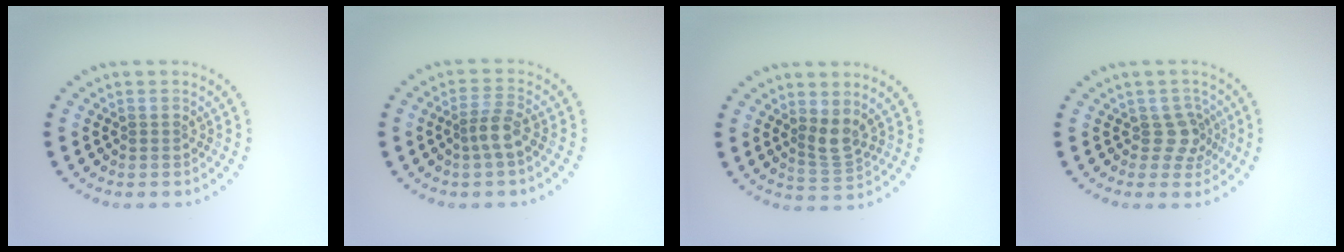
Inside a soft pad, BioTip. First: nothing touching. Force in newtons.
{"total": 2.0, "press": 1.7, "slide": 1.1}
{"total": 2.3, "press": 1.8, "slide": 1.5}
{"total": 2.3, "press": 1.8, "slide": 1.5}